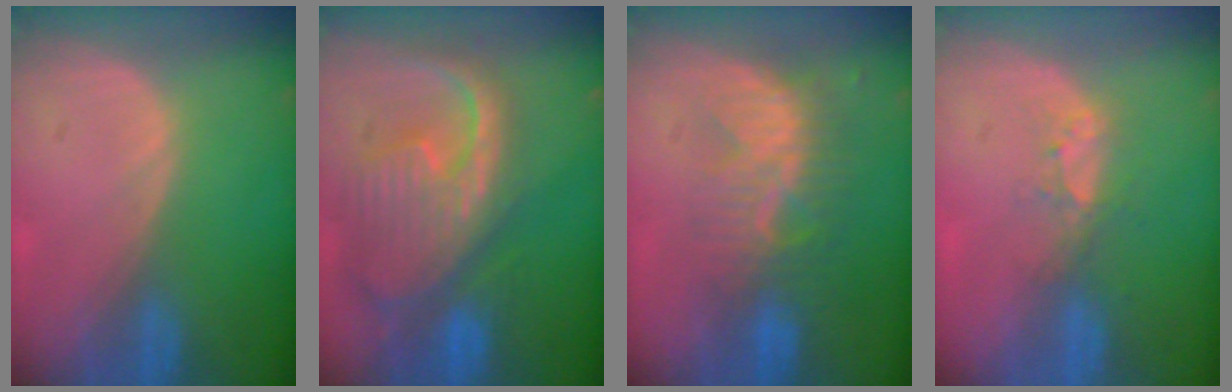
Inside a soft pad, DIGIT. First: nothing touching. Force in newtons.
{"total": 12.5, "press": 10.7, "slide": 6.5}
{"total": 8.4, "press": 7.6, "slide": 3.5}
{"total": 3.3, "press": 2.8, "slide": 1.7}